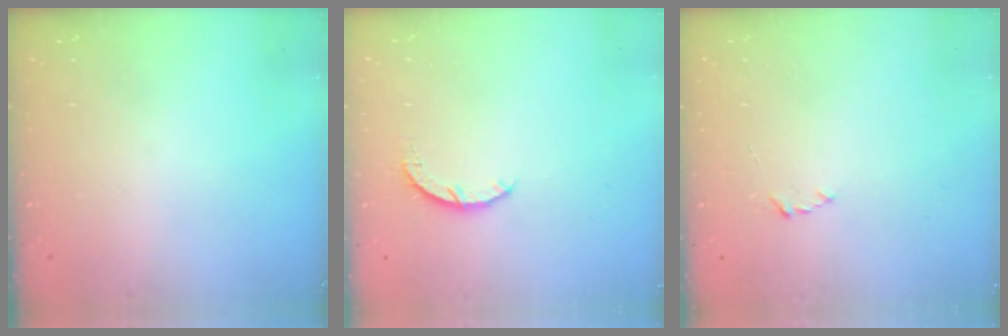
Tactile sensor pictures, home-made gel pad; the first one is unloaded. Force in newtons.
{"total": 3.0, "press": 3.0, "slide": 0.4}
{"total": 2.2, "press": 2.1, "slide": 0.3}